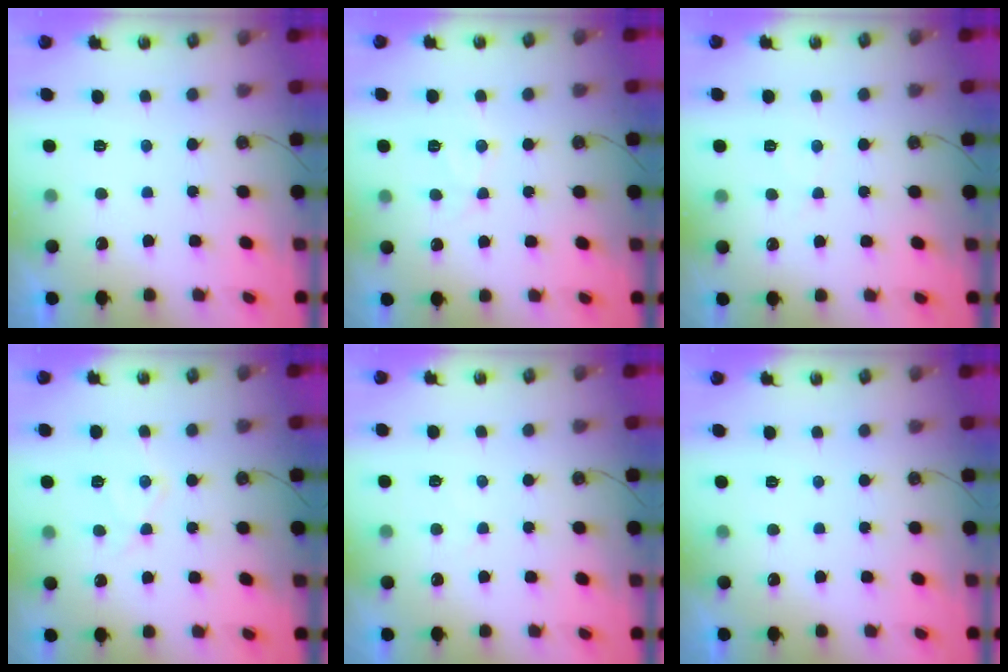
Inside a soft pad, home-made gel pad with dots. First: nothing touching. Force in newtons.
{"total": 9.0, "press": 9.0, "slide": 0.7}
{"total": 3.7, "press": 3.6, "slide": 0.7}
{"total": 9.8, "press": 9.7, "slide": 0.8}
{"total": 2.9, "press": 2.9, "slide": 0.5}
{"total": 0.0}